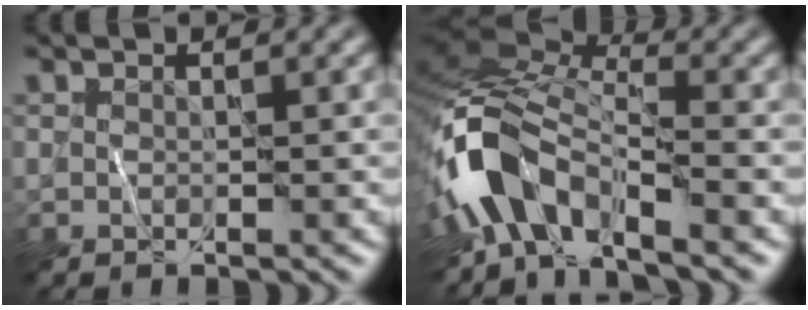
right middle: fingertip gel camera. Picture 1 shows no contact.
{"total": 7.7, "force": [-4.8, 3.4, 4.9], "torque": [-0.088, 0.009, -0.112]}